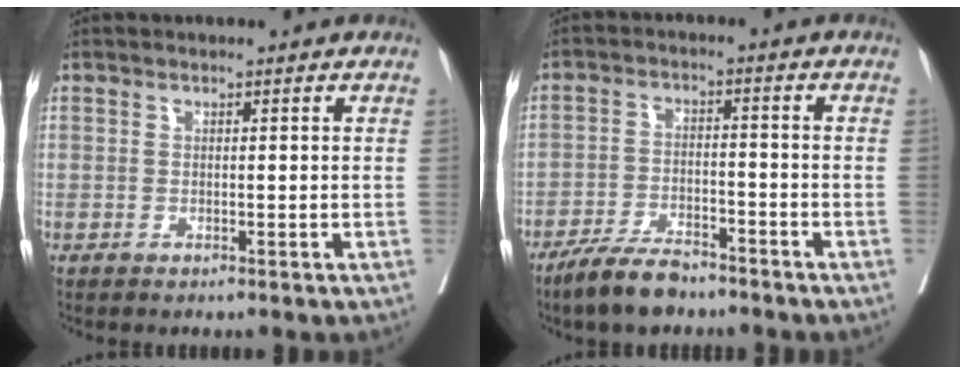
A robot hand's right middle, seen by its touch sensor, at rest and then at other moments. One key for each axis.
{"total": 6.9, "fx": -5.8, "fy": 1.8, "fz": 3.4, "tx": -0.066, "ty": -0.010, "tz": -0.107}